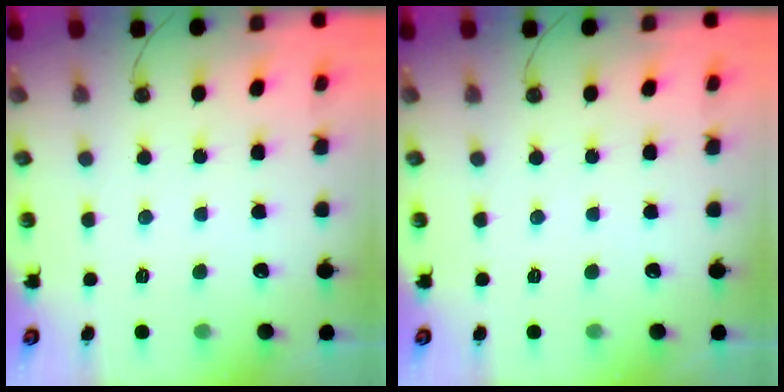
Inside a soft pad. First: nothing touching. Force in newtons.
{"total": 0.0}